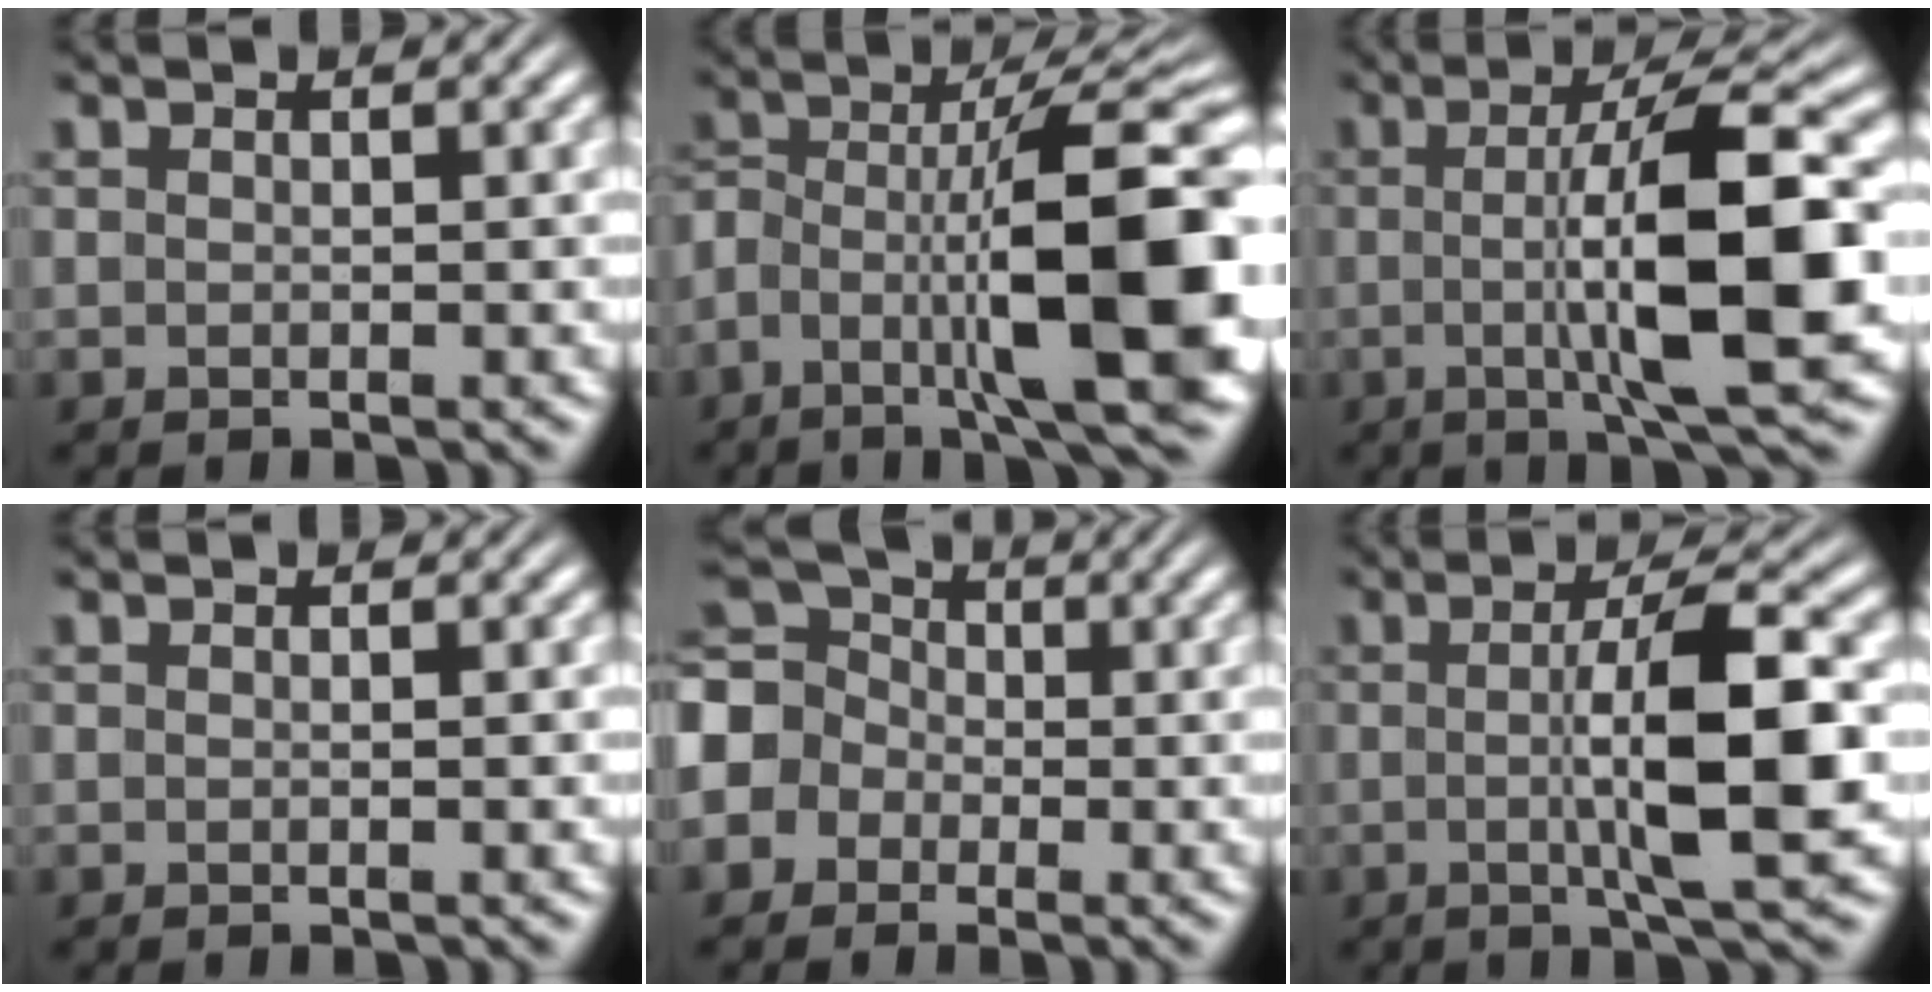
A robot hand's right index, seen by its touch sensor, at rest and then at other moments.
{"total": 13.2, "force": [-2.5, 5.9, 11.5], "torque": [-0.177, -0.016, -0.032]}
{"total": 10.6, "force": [-0.2, 2.0, 10.4], "torque": [-0.151, 0.007, -0.001]}
{"total": 0.0}
{"total": 9.1, "force": [0.8, 8.2, 3.9], "torque": [-0.094, -0.006, 0.000]}
{"total": 7.2, "force": [-0.1, 0.9, 7.1], "torque": [-0.111, 0.005, -0.007]}